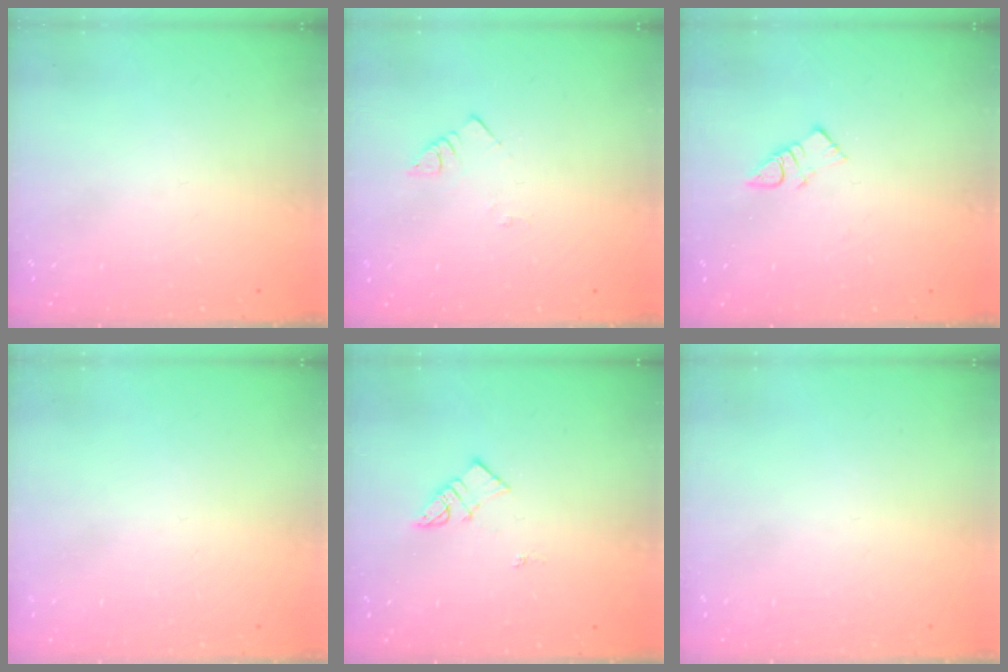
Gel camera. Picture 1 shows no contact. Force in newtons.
{"total": 1.7, "press": 1.7, "slide": 0.3}
{"total": 5.6, "press": 5.6, "slide": 0.1}
{"total": 1.9, "press": 1.9, "slide": 0.2}
{"total": 5.7, "press": 5.7, "slide": 0.5}
{"total": 1.8, "press": 1.7, "slide": 0.1}